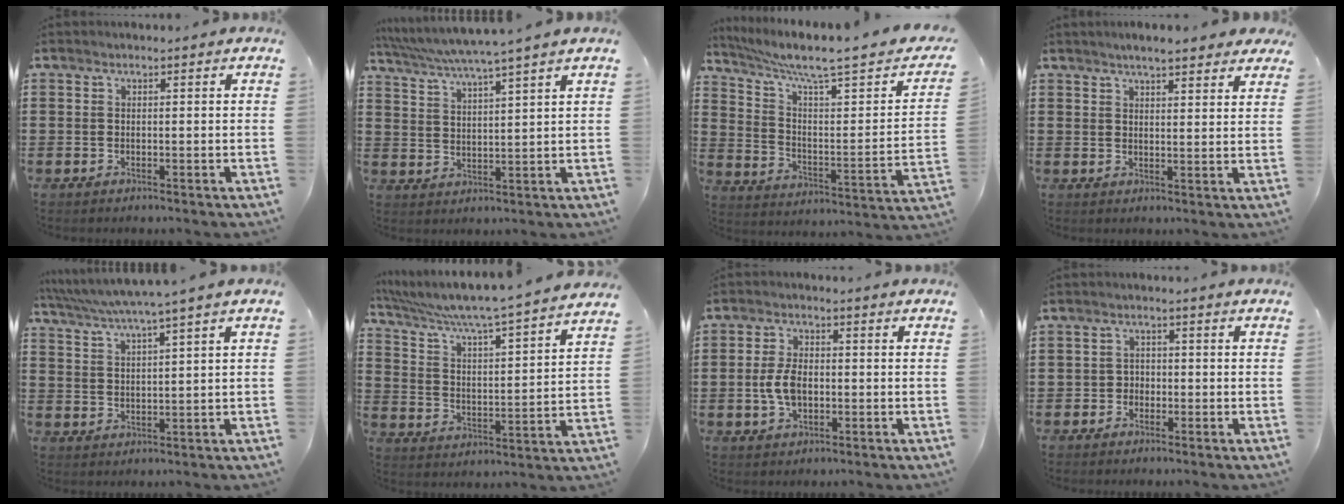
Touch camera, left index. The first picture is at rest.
{"total": 4.4, "force": [3.9, -1.0, 1.8], "torque": [-0.051, -0.028, 0.062]}
{"total": 6.9, "force": [5.4, 0.4, 4.3], "torque": [-0.101, -0.041, 0.083]}
{"total": 4.0, "force": [3.7, 0.3, 1.6], "torque": [-0.040, -0.003, 0.066]}
{"total": 4.0, "force": [3.1, -0.8, 2.3], "torque": [-0.055, -0.019, 0.050]}
{"total": 5.9, "force": [5.3, -0.9, 2.3], "torque": [-0.070, -0.050, 0.081]}
{"total": 5.3, "force": [-0.7, 3.0, 4.3], "torque": [-0.107, -0.003, -0.020]}
{"total": 1.9, "force": [-1.0, 1.6, 0.3], "torque": [-0.013, 0.005, -0.026]}